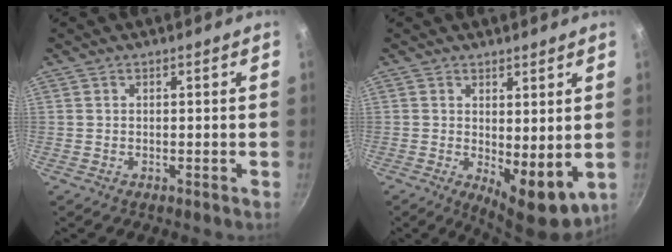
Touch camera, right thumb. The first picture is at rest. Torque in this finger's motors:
{"motor_torque": [-0.04, 0.48, -0.07, 0.09, 0.29]}